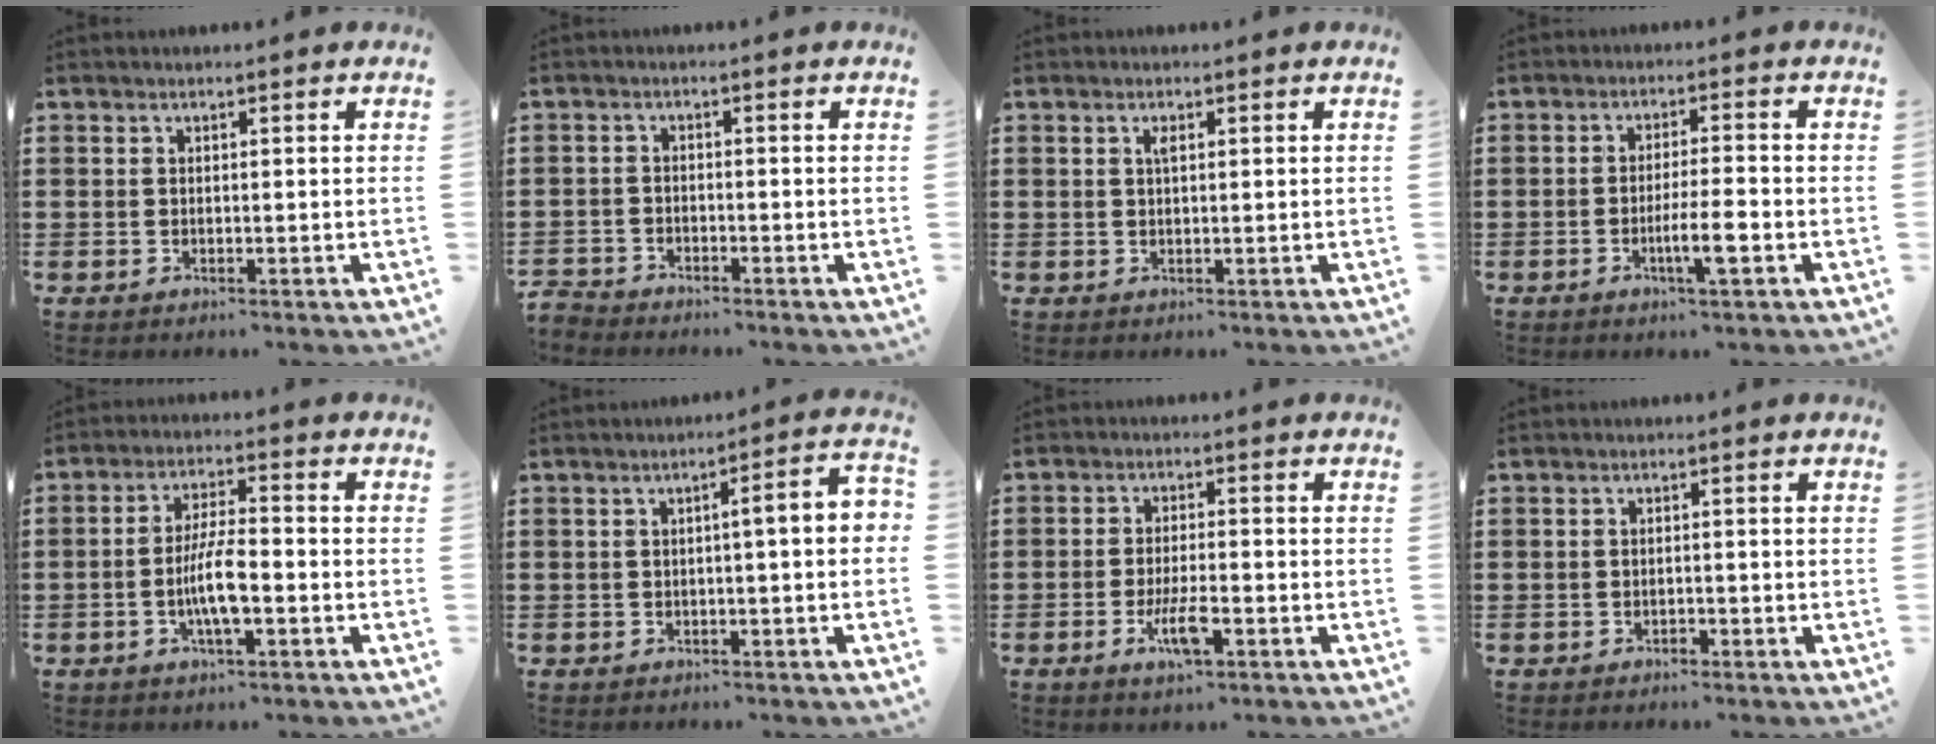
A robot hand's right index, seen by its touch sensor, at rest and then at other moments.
{"total": 2.3, "force": [-2.2, 0.3, -0.2], "torque": [-0.012, -0.002, -0.053]}
{"total": 1.2, "force": [0.4, 0.4, 1.1], "torque": [-0.023, 0.003, 0.006]}
{"total": 5.3, "force": [-2.0, 0.4, 4.9], "torque": [-0.095, -0.014, -0.037]}
{"total": 6.7, "force": [-1.8, 1.7, 6.2], "torque": [-0.126, -0.001, -0.037]}
{"total": 3.7, "force": [-0.5, 0.3, 3.7], "torque": [-0.065, 0.002, -0.012]}
{"total": 5.2, "force": [-2.3, 1.3, 4.5], "torque": [-0.094, -0.006, -0.044]}
{"total": 0.8, "force": [-0.7, 0.4, 0.2], "torque": [-0.008, -0.001, -0.015]}